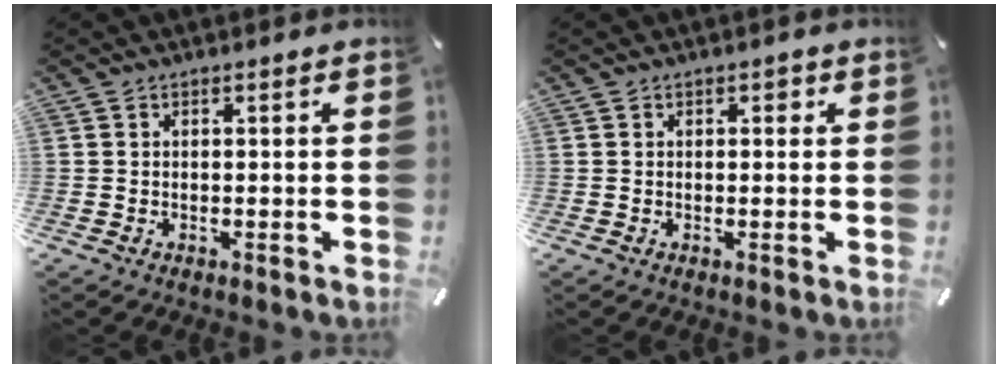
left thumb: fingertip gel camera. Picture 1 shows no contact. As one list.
[{"total": 1.2, "force": [0.3, 0.9, 0.8], "torque": [-0.008, 0.004, 0.002]}]